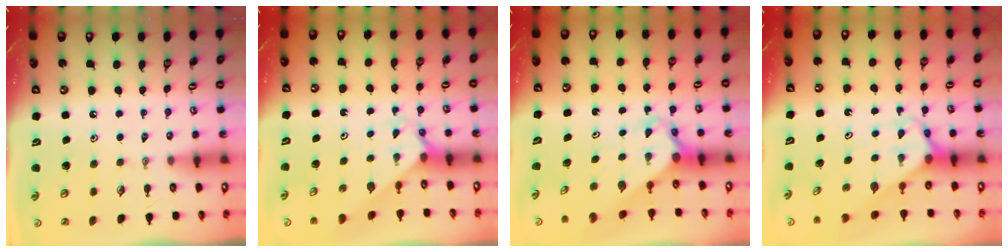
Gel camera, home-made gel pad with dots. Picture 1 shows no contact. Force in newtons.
{"total": 2.1, "press": 2.1, "slide": 0.2}
{"total": 2.8, "press": 2.8, "slide": 0.2}
{"total": 2.9, "press": 2.9, "slide": 0.2}